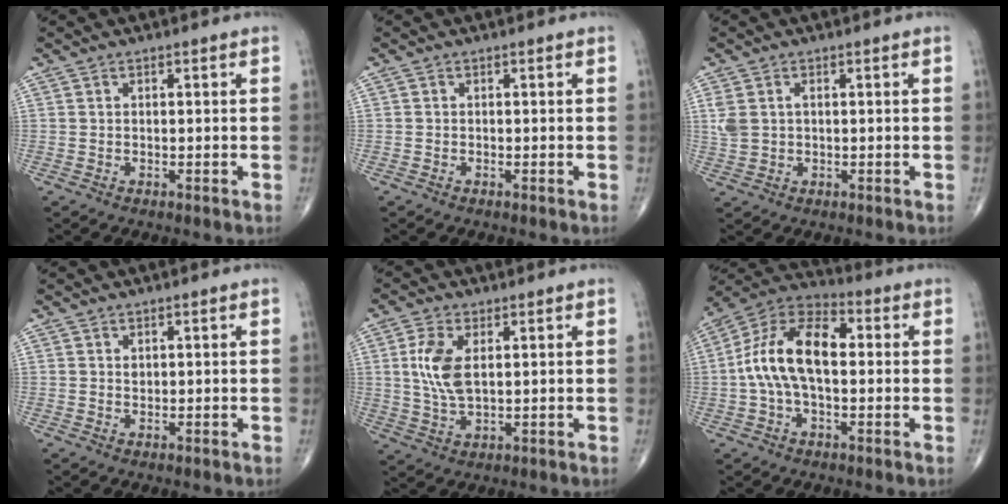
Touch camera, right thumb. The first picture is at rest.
{"total": 0.0}
{"total": 4.0, "force": [0.6, 2.8, 2.9], "torque": [-0.074, 0.010, 0.018]}
{"total": 0.8, "force": [0.3, 0.6, 0.4], "torque": [-0.002, -0.001, 0.006]}
{"total": 7.9, "force": [1.6, 4.1, 6.6], "torque": [-0.142, -0.007, 0.036]}
{"total": 14.9, "force": [0.5, 8.1, 12.5], "torque": [-0.233, 0.041, -0.003]}